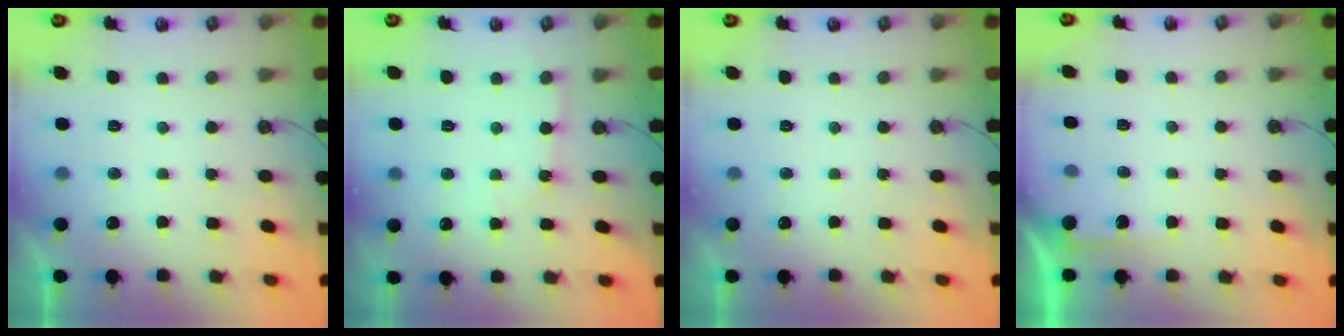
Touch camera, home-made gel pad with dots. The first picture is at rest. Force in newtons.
{"total": 4.8, "press": 4.8, "slide": 0.6}
{"total": 0.0}
{"total": 3.8, "press": 3.8, "slide": 0.4}